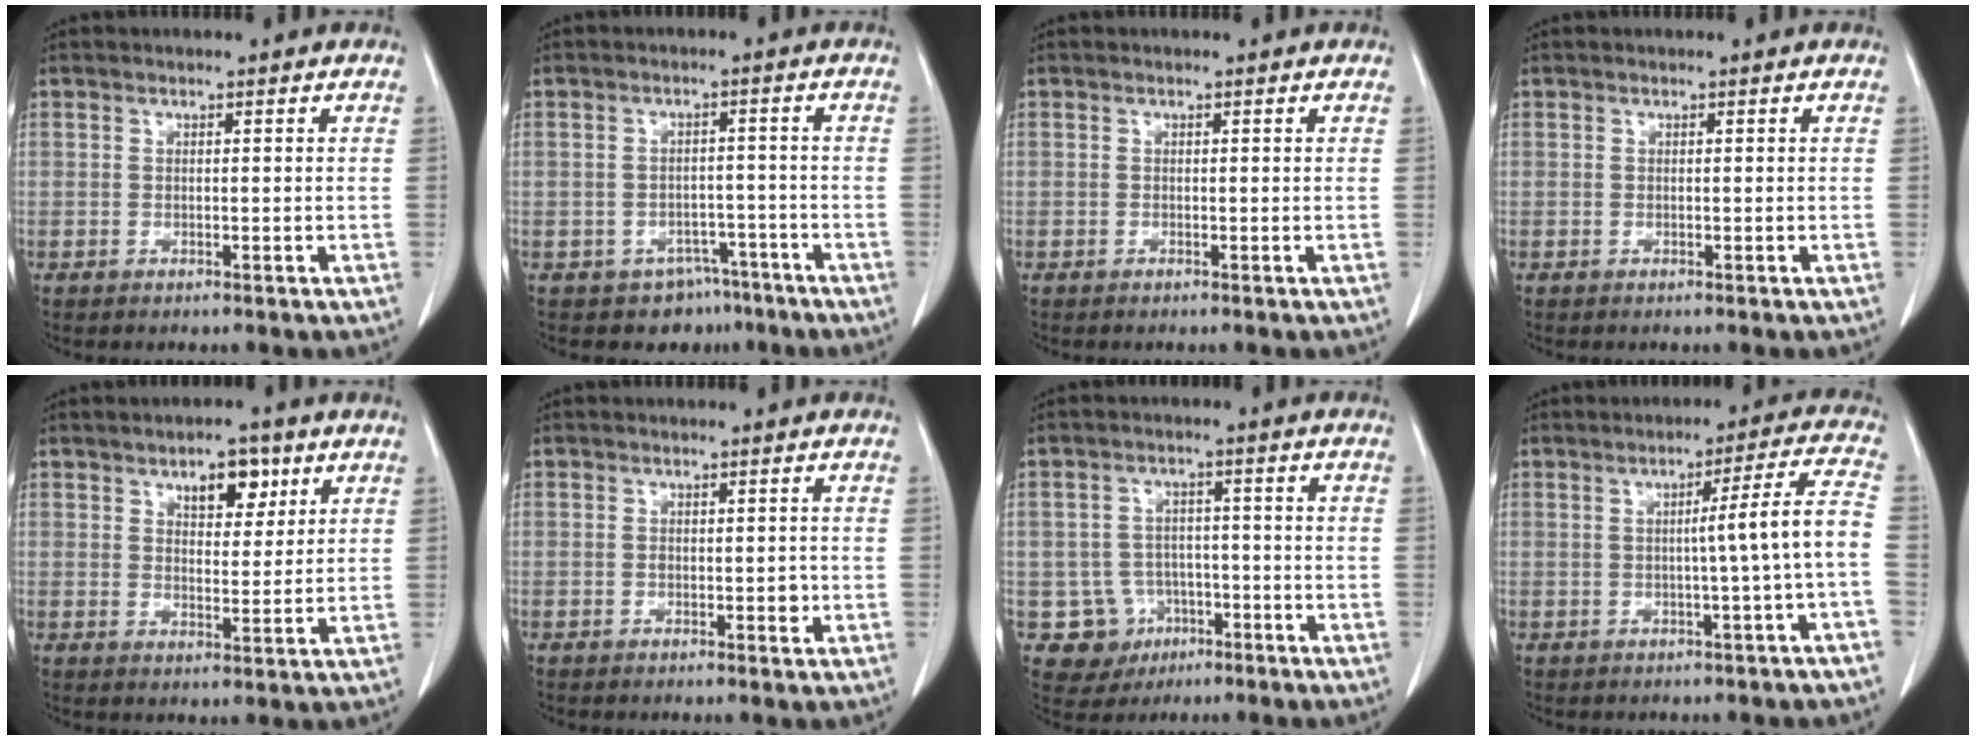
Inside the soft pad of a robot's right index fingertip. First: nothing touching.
{"total": 6.1, "force": [-4.4, 4.2, 0.7], "torque": [0.007, 0.015, -0.056]}
{"total": 0.0}
{"total": 0.0}
{"total": 5.8, "force": [3.2, 2.9, 3.9], "torque": [-0.055, 0.003, 0.049]}
{"total": 1.7, "force": [-0.4, 0.9, 1.3], "torque": [-0.016, 0.003, -0.001]}
{"total": 7.0, "force": [-2.5, 6.5, 0.8], "torque": [-0.012, 0.011, -0.030]}
{"total": 7.3, "force": [-1.2, -1.5, 7.0], "torque": [-0.096, 0.014, -0.016]}